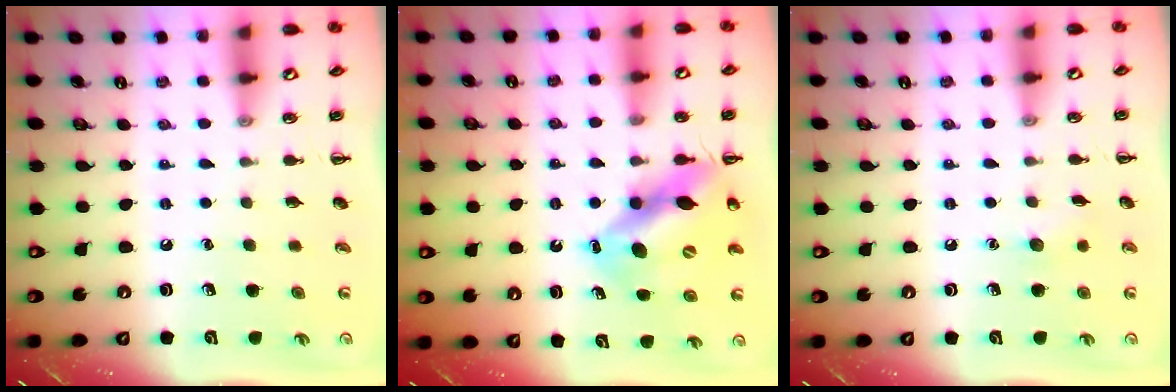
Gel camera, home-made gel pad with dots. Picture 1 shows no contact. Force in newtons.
{"total": 12.8, "press": 12.4, "slide": 3.2}
{"total": 5.4, "press": 5.2, "slide": 1.4}